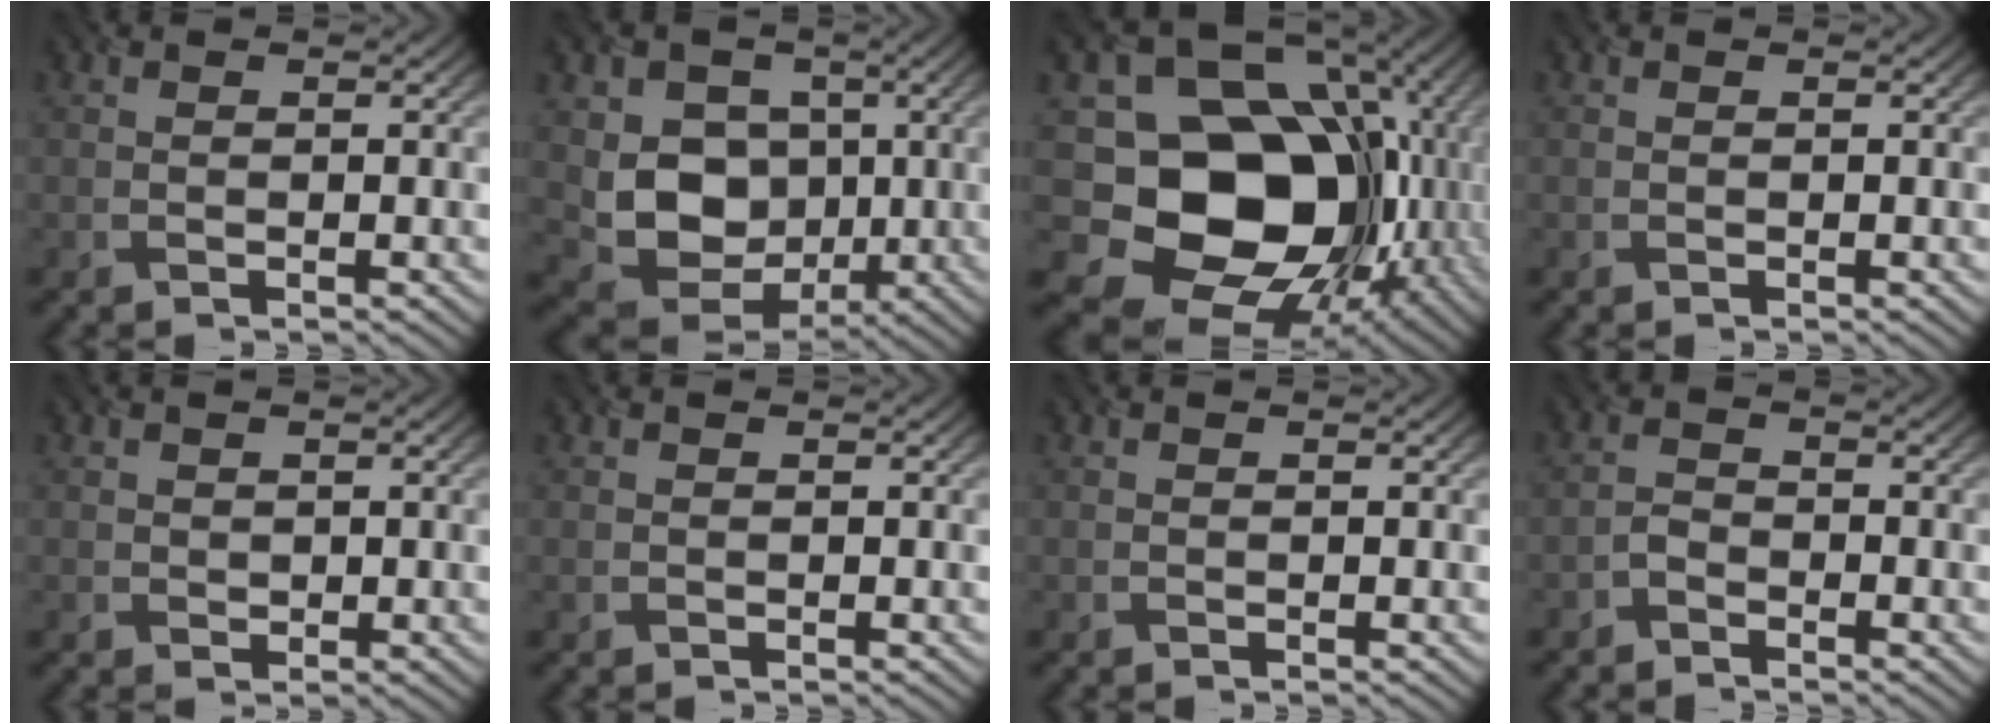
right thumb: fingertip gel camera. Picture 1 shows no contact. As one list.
[{"total": 8.9, "force": [0.1, 7.4, 5.0], "torque": [-0.113, -0.020, 0.002]}, {"total": 18.1, "force": [-2.2, 14.7, 10.3], "torque": [-0.185, -0.044, -0.025]}, {"total": 0.0}, {"total": 1.0, "force": [0.4, 0.9, 0.2], "torque": [-0.008, -0.004, 0.008]}, {"total": 0.0}, {"total": 0.0}, {"total": 1.6, "force": [-1.3, 0.7, 0.6], "torque": [-0.011, 0.006, -0.032]}]